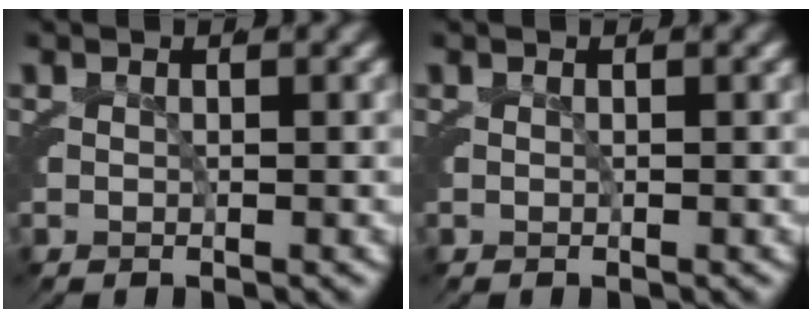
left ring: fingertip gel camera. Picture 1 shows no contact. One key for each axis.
{"total": 0.0}